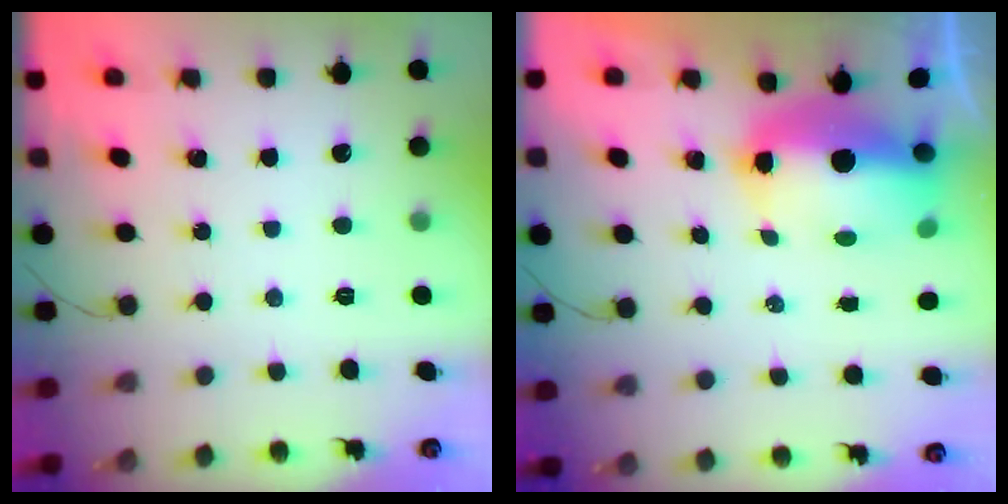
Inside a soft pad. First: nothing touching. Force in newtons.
{"total": 10.7, "press": 10.5, "slide": 2.3}